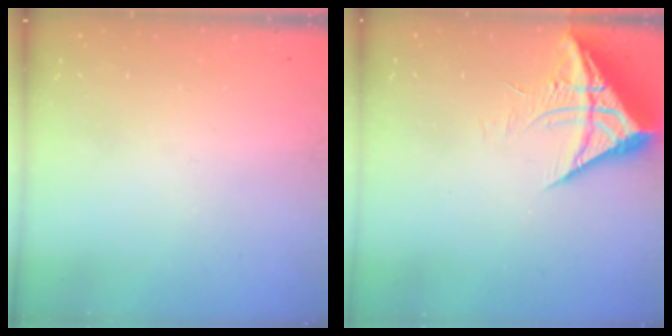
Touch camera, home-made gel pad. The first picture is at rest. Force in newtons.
{"total": 10.3, "press": 10.3, "slide": 1.1}